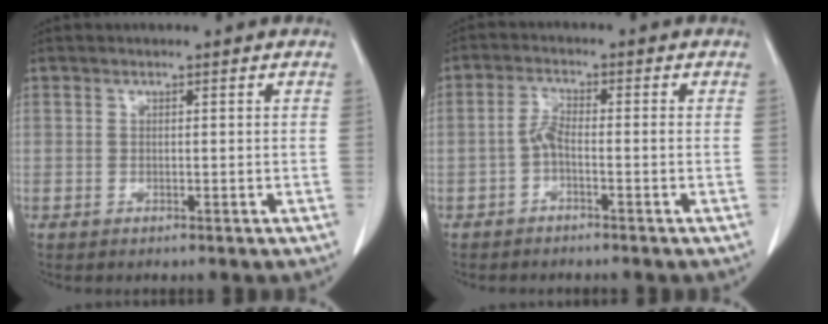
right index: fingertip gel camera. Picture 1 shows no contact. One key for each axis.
{"total": 2.6, "fx": -1.2, "fy": 0.5, "fz": 2.3, "tx": -0.047, "ty": 0.007, "tz": -0.025}